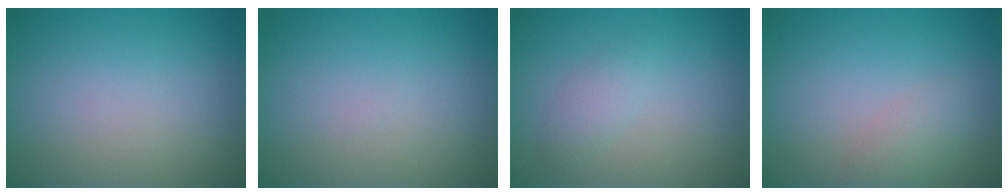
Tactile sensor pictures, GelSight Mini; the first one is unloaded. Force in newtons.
{"total": 0.0}
{"total": 1.4, "press": 1.4, "slide": 0.1}
{"total": 2.1, "press": 2.1, "slide": 0.1}